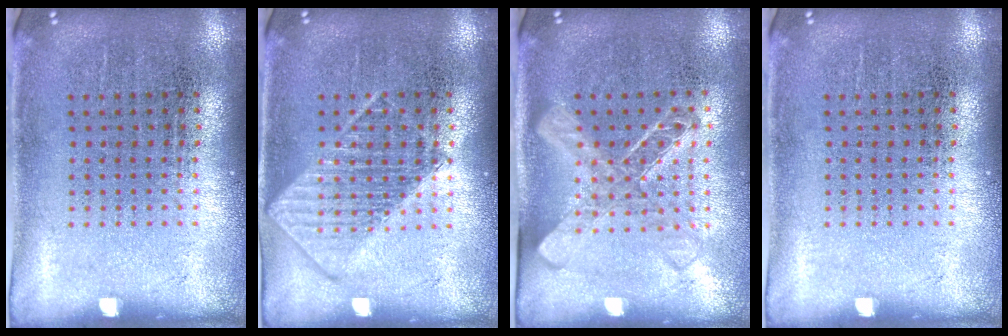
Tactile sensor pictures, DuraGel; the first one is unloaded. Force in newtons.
{"total": 2.5, "press": 2.5, "slide": 0.4}
{"total": 1.6, "press": 1.5, "slide": 0.7}
{"total": 0.0}